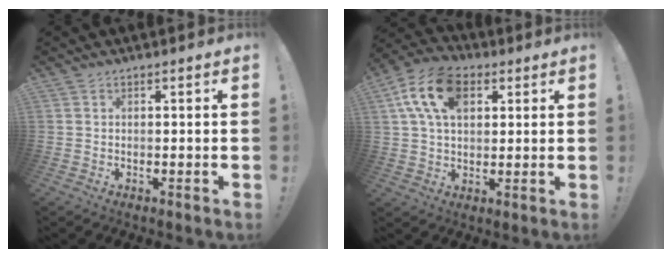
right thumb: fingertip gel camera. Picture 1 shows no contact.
{"total": 14.9, "force": [5.7, 9.3, 10.2], "torque": [-0.180, -0.003, 0.105]}